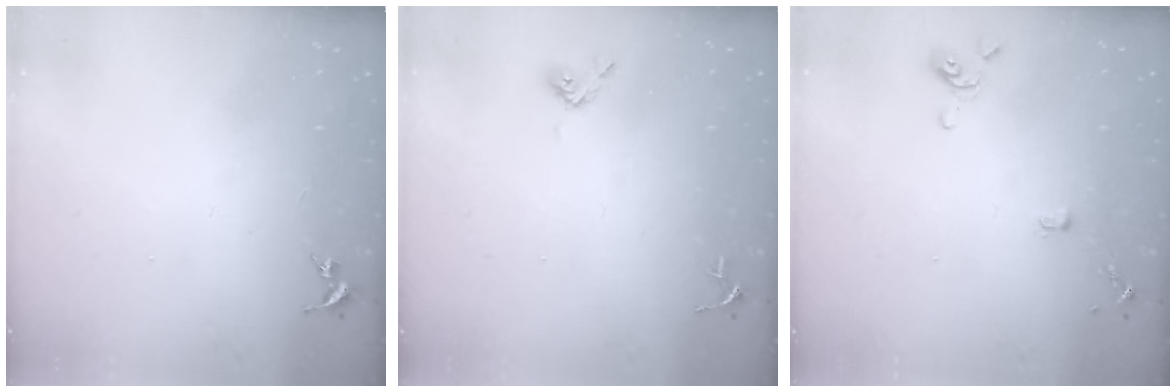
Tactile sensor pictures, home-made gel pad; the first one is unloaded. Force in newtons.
{"total": 4.8, "press": 4.8, "slide": 0.6}
{"total": 3.4, "press": 3.4, "slide": 0.7}